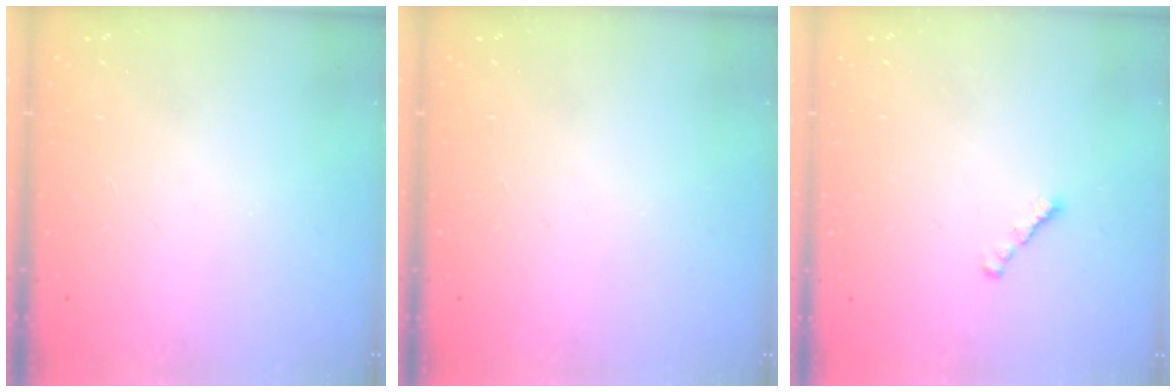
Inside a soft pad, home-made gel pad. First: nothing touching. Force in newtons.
{"total": 0.0}
{"total": 1.8, "press": 1.7, "slide": 0.6}